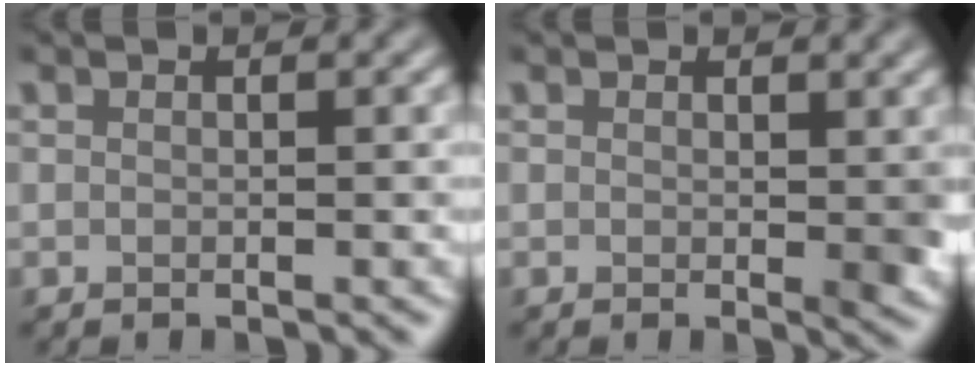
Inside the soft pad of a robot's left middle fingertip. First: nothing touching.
{"total": 1.8, "force": [0.4, 0.9, 1.5], "torque": [-0.017, -0.005, 0.009]}